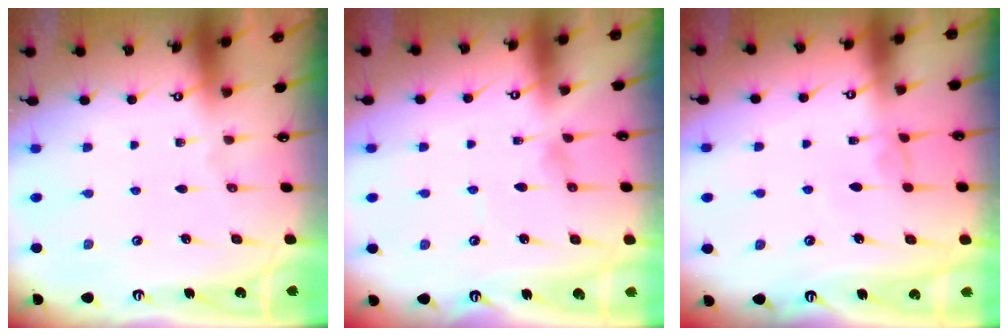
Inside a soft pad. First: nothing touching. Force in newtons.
{"total": 0.9, "press": 0.9, "slide": 0.3}
{"total": 2.0, "press": 1.9, "slide": 0.3}